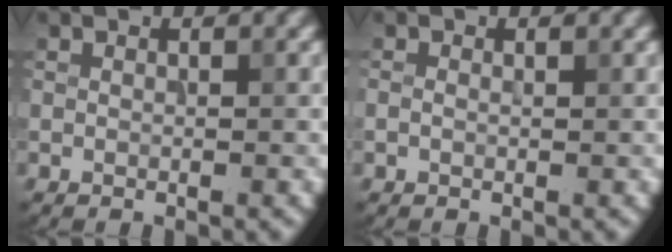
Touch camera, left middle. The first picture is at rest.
{"total": 0.7, "force": [0.2, 0.4, 0.6], "torque": [-0.013, -0.002, 0.000]}